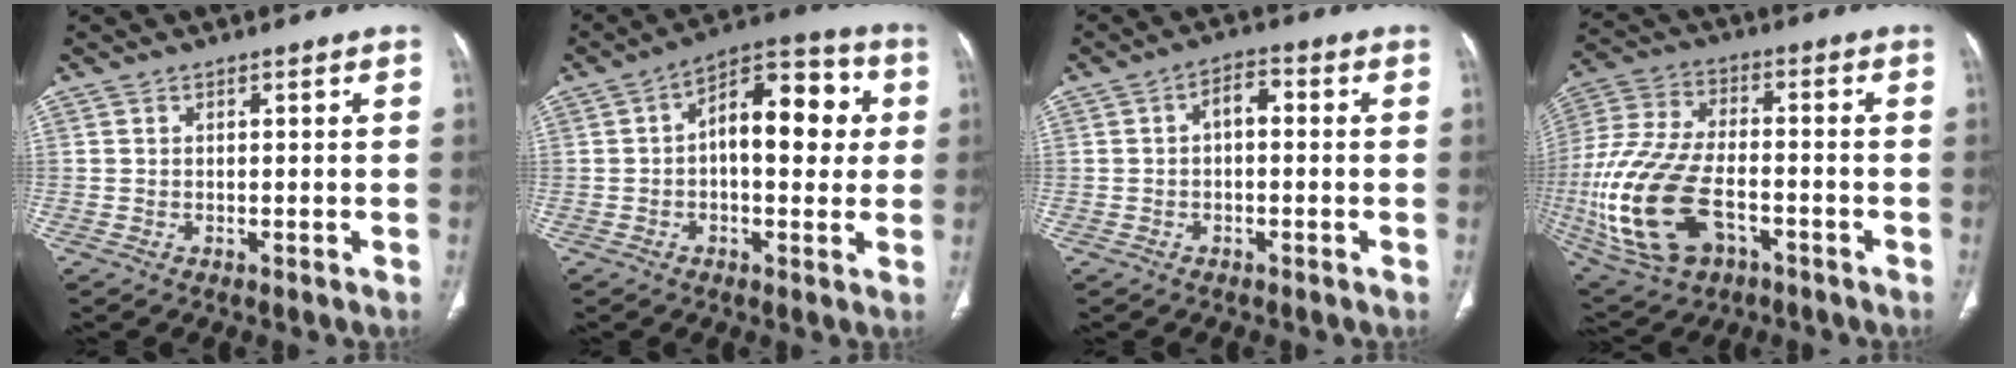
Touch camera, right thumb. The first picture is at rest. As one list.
[{"total": 14.6, "force": [1.7, 7.5, 12.5], "torque": [-0.146, 0.031, 0.016]}, {"total": 4.0, "force": [0.1, 2.2, 3.3], "torque": [-0.046, 0.016, -0.007]}, {"total": 22.0, "force": [-6.4, 12.8, 16.7], "torque": [-0.377, 0.011, -0.103]}]